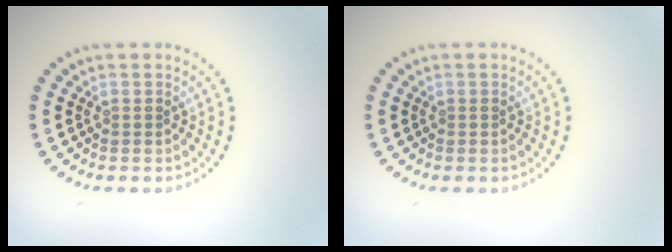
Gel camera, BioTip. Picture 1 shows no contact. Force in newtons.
{"total": 0.0}